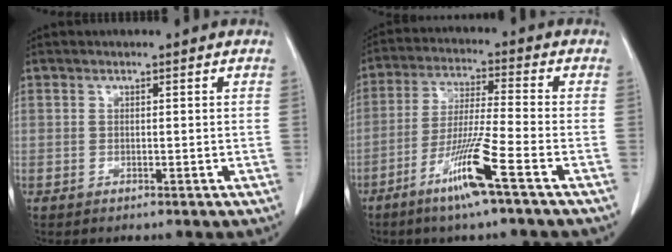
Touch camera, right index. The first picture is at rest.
{"total": 10.1, "force": [-5.4, -0.9, 8.4], "torque": [-0.162, -0.019, -0.108]}